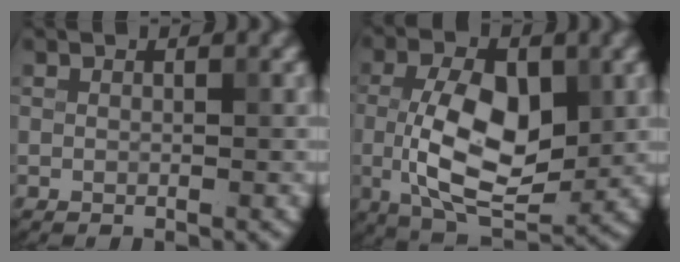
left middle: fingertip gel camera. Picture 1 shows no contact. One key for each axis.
{"total": 9.6, "fx": -0.1, "fy": 5.0, "fz": 8.2, "tx": -0.158, "ty": -0.003, "tz": -0.003}